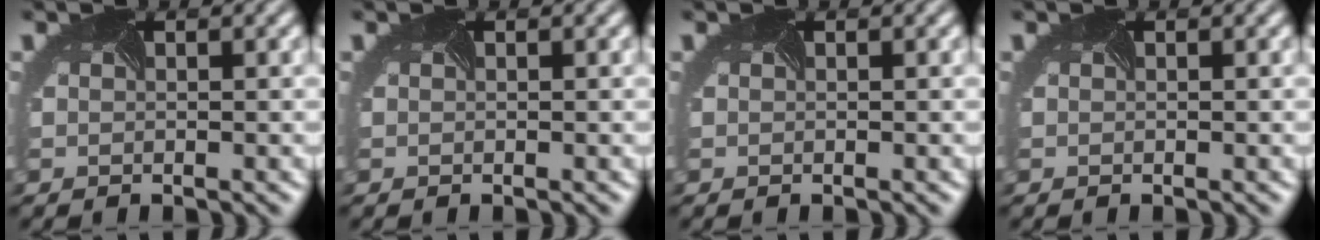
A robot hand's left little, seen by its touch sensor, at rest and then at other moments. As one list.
[{"total": 0.0}, {"total": 0.0}, {"total": 0.0}]